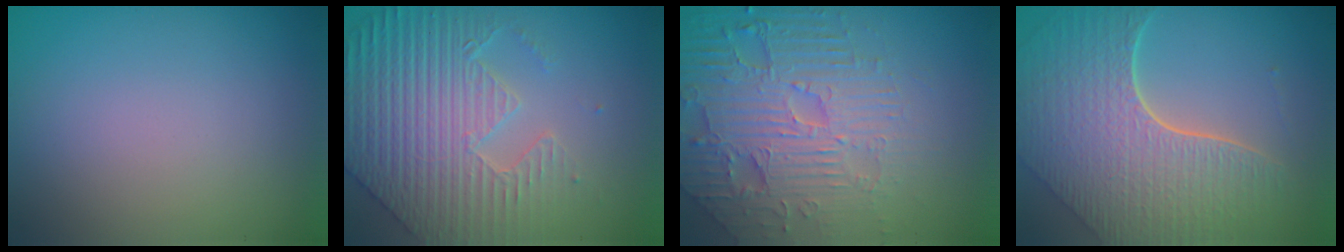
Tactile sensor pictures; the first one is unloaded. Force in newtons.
{"total": 6.3, "press": 5.5, "slide": 3.2}
{"total": 6.9, "press": 5.3, "slide": 4.4}
{"total": 8.6, "press": 6.2, "slide": 6.0}